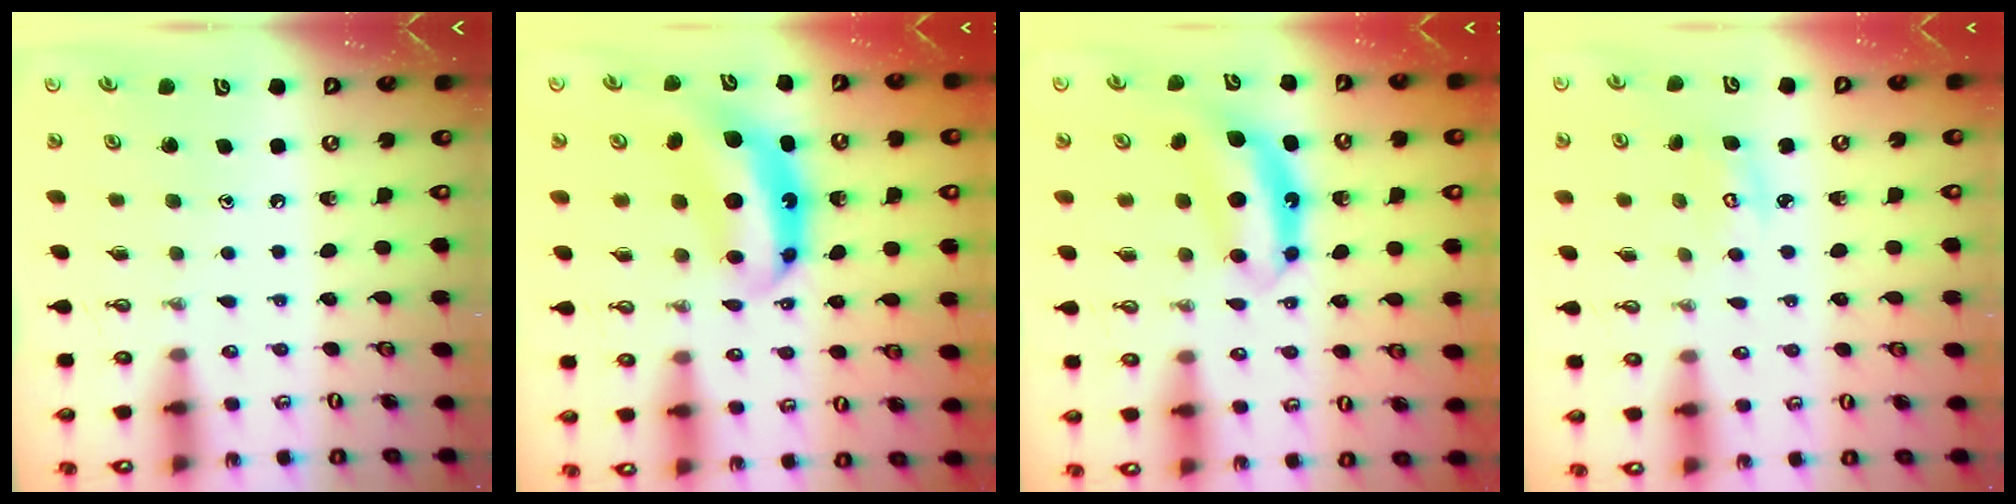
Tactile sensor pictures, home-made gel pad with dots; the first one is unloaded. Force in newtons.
{"total": 8.4, "press": 8.4, "slide": 1.0}
{"total": 7.5, "press": 7.5, "slide": 0.1}
{"total": 4.0, "press": 3.9, "slide": 0.3}